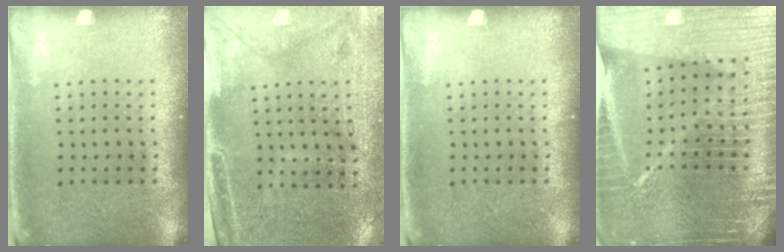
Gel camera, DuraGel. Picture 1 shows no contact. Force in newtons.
{"total": 3.0, "press": 2.6, "slide": 1.5}
{"total": 0.0}
{"total": 7.2, "press": 6.1, "slide": 3.8}